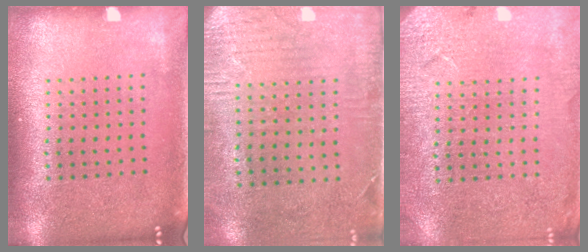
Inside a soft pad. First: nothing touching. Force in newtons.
{"total": 2.9, "press": 2.3, "slide": 1.7}
{"total": 2.7, "press": 2.7, "slide": 0.1}